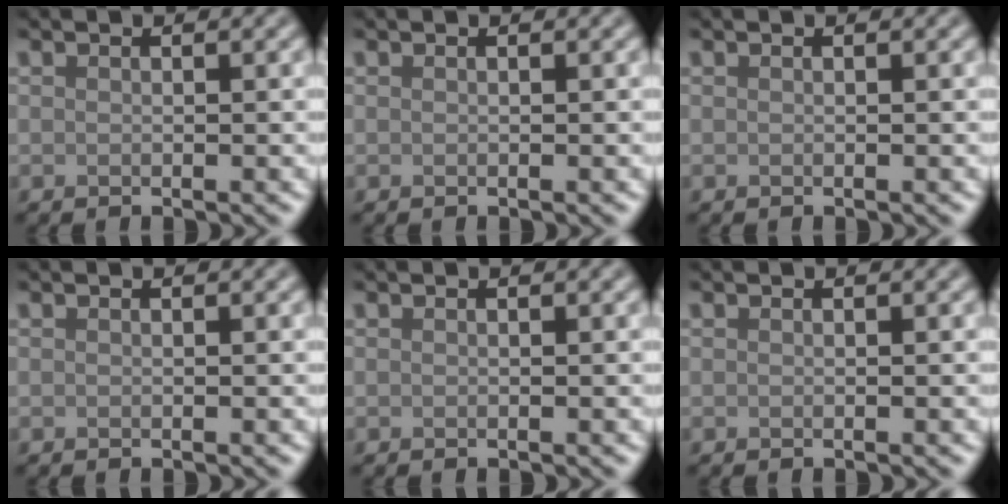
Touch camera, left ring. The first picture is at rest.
{"total": 0.0}
{"total": 0.0}
{"total": 0.0}
{"total": 0.0}
{"total": 0.0}